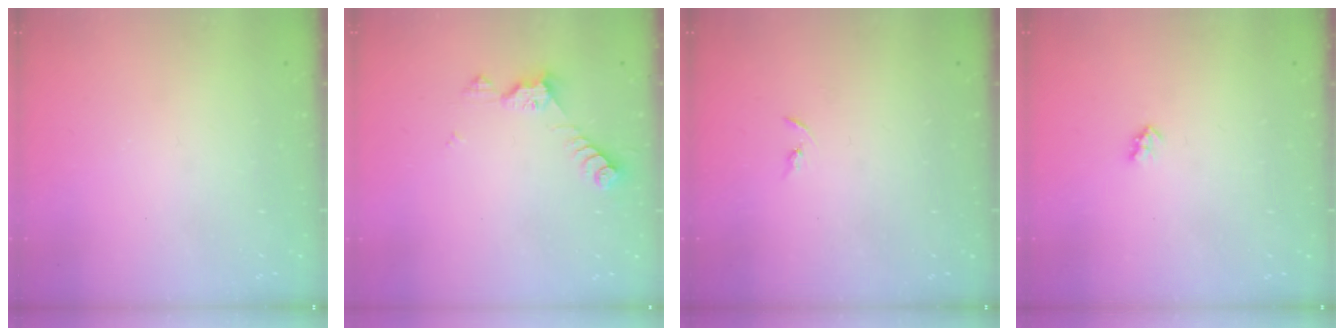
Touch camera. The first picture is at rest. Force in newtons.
{"total": 6.7, "press": 6.7, "slide": 0.4}
{"total": 3.3, "press": 3.2, "slide": 0.4}
{"total": 2.0, "press": 2.0, "slide": 0.3}